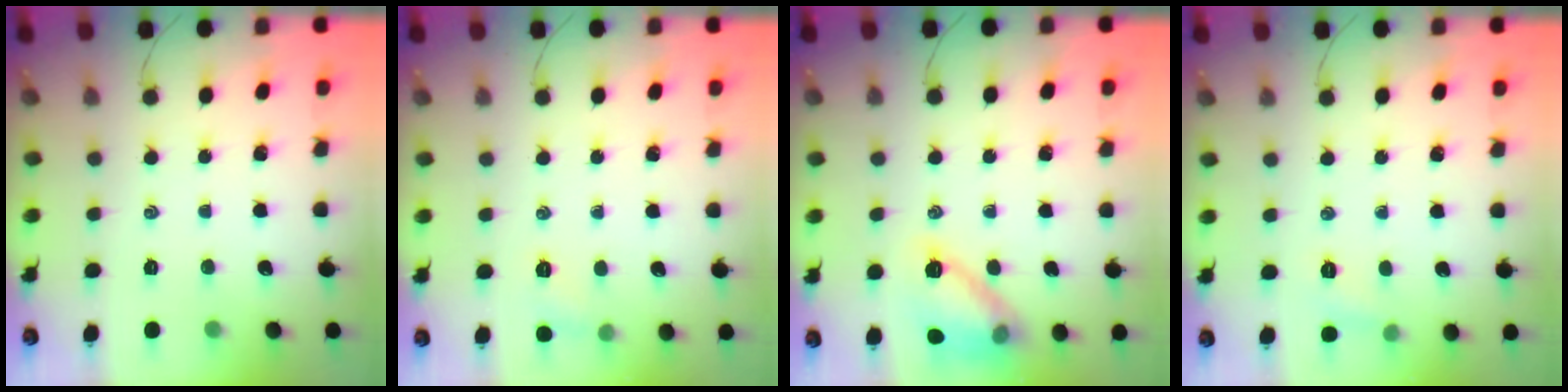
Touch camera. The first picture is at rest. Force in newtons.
{"total": 5.5, "press": 5.3, "slide": 1.5}
{"total": 12.5, "press": 12.5, "slide": 0.5}
{"total": 4.9, "press": 4.7, "slide": 1.2}